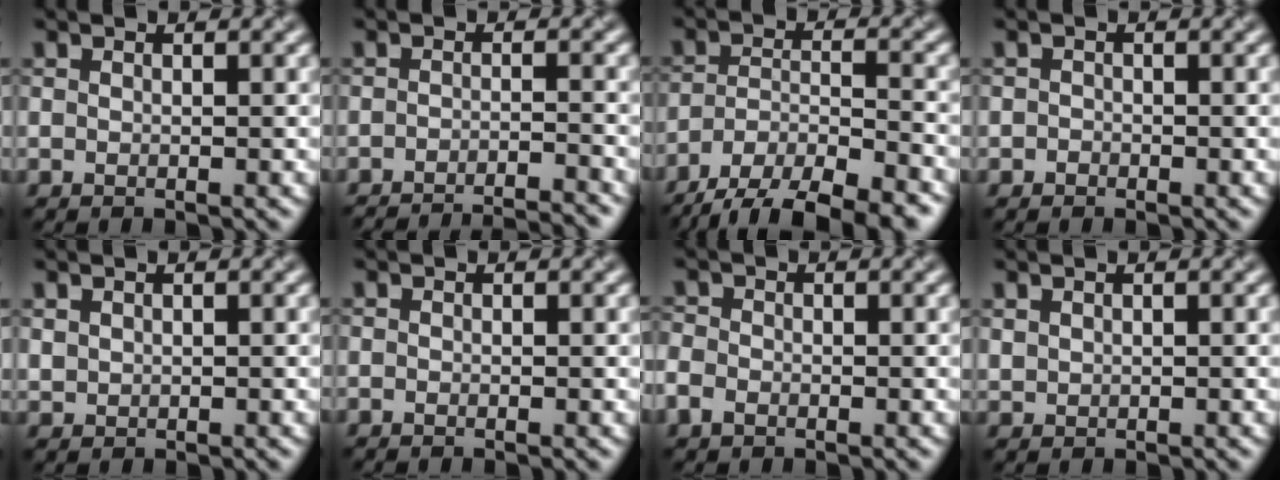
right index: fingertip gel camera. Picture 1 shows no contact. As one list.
[{"total": 8.3, "force": [-7.9, 1.4, 2.3], "torque": [-0.011, 0.005, -0.101]}, {"total": 10.8, "force": [-8.9, 3.4, 5.0], "torque": [-0.074, -0.017, -0.137]}, {"total": 0.7, "force": [-0.4, 0.5, 0.0], "torque": [0.004, -0.003, -0.008]}, {"total": 0.8, "force": [0.5, 0.6, 0.1], "torque": [-0.005, -0.002, 0.014]}, {"total": 0.0}, {"total": 1.8, "force": [-1.0, 1.3, 0.8], "torque": [-0.014, 0.000, -0.026]}, {"total": 0.7, "force": [0.5, 0.5, 0.1], "torque": [-0.005, -0.002, 0.015]}]